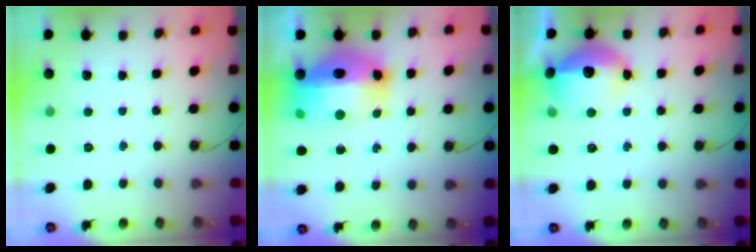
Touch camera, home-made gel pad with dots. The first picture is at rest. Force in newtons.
{"total": 22.5, "press": 20.0, "slide": 10.4}
{"total": 15.8, "press": 15.8, "slide": 1.1}